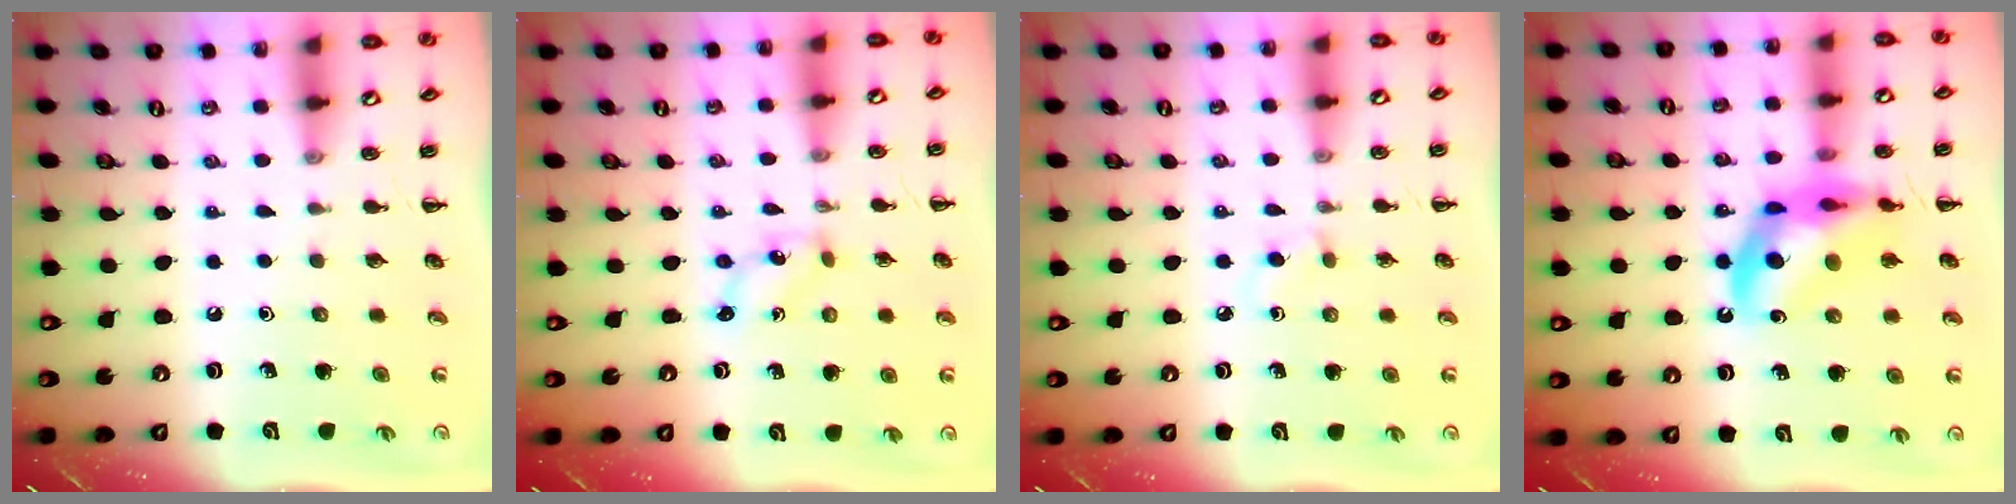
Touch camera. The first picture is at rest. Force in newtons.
{"total": 1.1, "press": 1.1, "slide": 0.1}
{"total": 1.5, "press": 1.3, "slide": 0.8}
{"total": 14.0, "press": 13.5, "slide": 3.6}